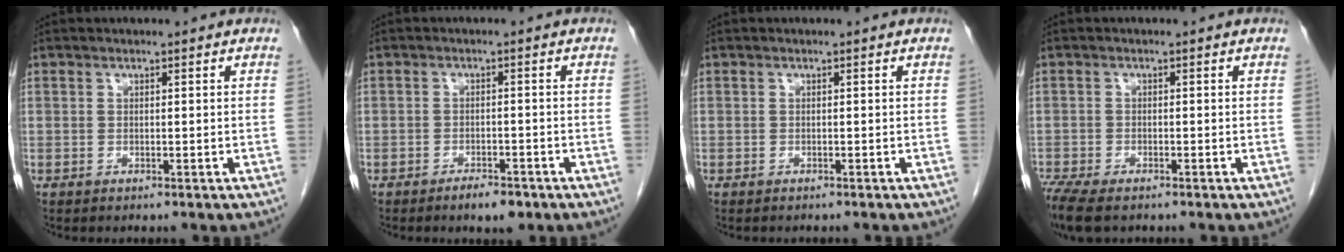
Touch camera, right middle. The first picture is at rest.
{"total": 3.4, "force": [-2.4, 1.2, 2.0], "torque": [-0.033, -0.001, -0.032]}
{"total": 1.2, "force": [-1.1, 0.4, 0.5], "torque": [-0.014, -0.002, -0.013]}
{"total": 7.1, "force": [-5.3, 2.4, 4.1], "torque": [-0.082, -0.017, -0.090]}